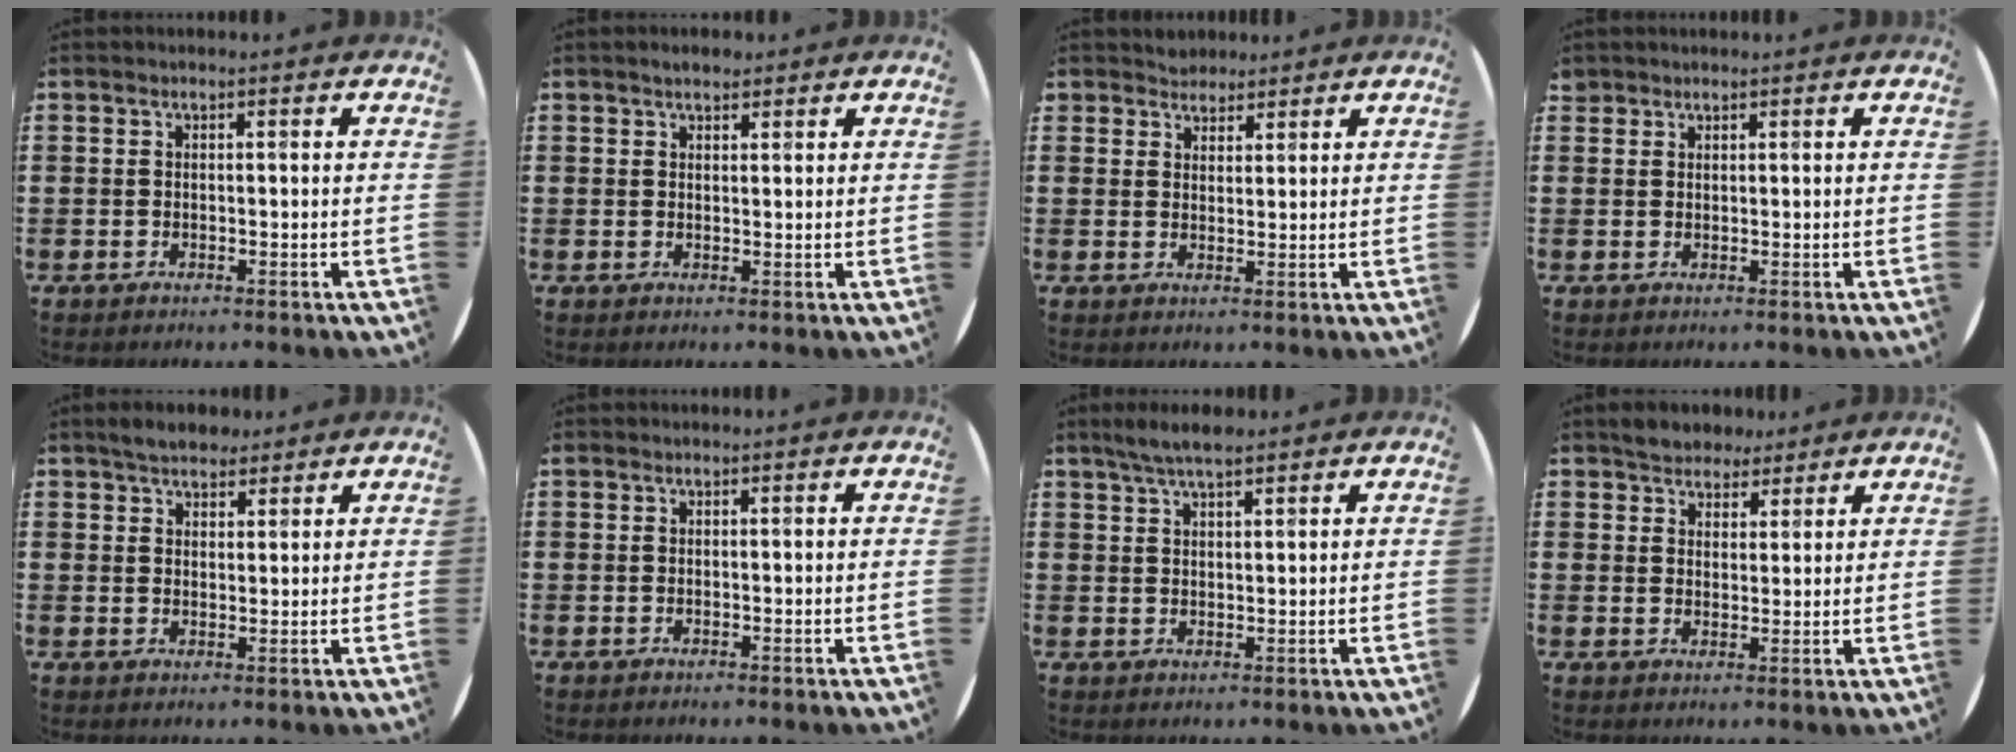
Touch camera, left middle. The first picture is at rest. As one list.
[{"total": 1.6, "force": [1.4, 0.6, 0.4], "torque": [-0.001, 0.001, 0.024]}, {"total": 2.6, "force": [2.5, 0.8, -0.3], "torque": [0.001, 0.000, 0.049]}, {"total": 1.0, "force": [1.0, 0.4, -0.1], "torque": [0.000, 0.001, 0.019]}, {"total": 3.7, "force": [3.4, 1.3, 0.7], "torque": [-0.015, -0.004, 0.063]}, {"total": 0.0}, {"total": 4.0, "force": [3.3, 0.8, 2.1], "torque": [-0.046, 0.002, 0.060]}, {"total": 3.8, "force": [3.4, 1.7, -0.1], "torque": [-0.011, 0.000, 0.065]}]